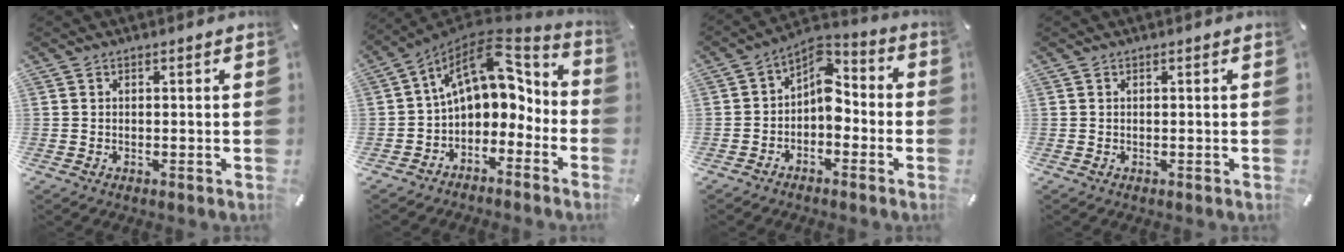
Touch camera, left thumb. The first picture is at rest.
{"total": 14.4, "force": [4.6, 9.5, 9.7], "torque": [-0.130, -0.034, 0.084]}
{"total": 7.0, "force": [-1.4, 5.2, 4.6], "torque": [-0.073, 0.006, -0.030]}
{"total": 0.0}